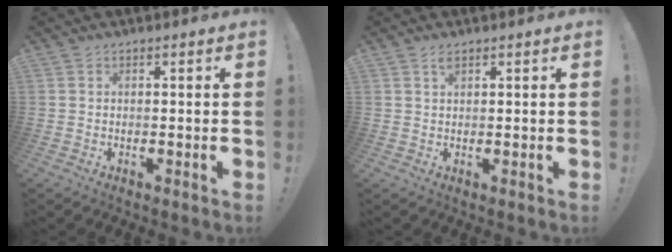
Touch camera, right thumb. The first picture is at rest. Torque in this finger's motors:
{"motor_torque": [0.28, 0.10, 0.28, 0.00, 0.00]}